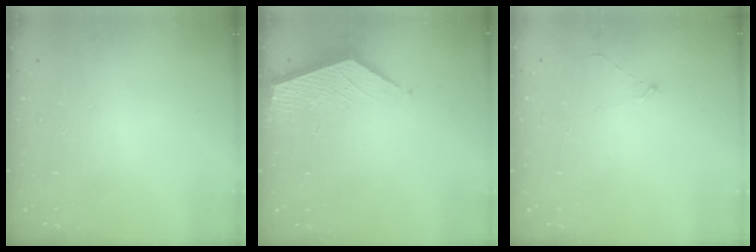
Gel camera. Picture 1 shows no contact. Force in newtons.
{"total": 2.1, "press": 2.1, "slide": 0.2}
{"total": 2.4, "press": 2.4, "slide": 0.2}